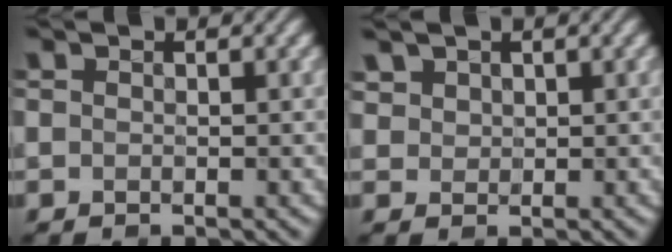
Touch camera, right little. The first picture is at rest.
{"total": 1.4, "force": [0.9, 1.0, 0.2], "torque": [-0.013, -0.007, 0.028]}